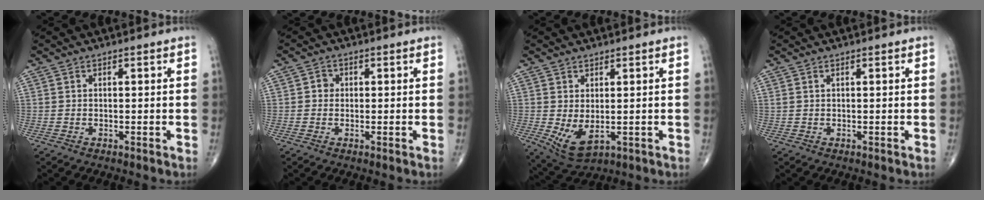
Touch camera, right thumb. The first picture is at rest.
{"total": 1.7, "force": [0.0, 1.6, 0.6], "torque": [0.001, 0.005, -0.004]}
{"total": 6.3, "force": [-0.6, 3.3, 5.3], "torque": [-0.092, -0.010, 0.008]}
{"total": 0.5, "force": [0.3, 0.2, 0.4], "torque": [-0.010, 0.009, 0.008]}